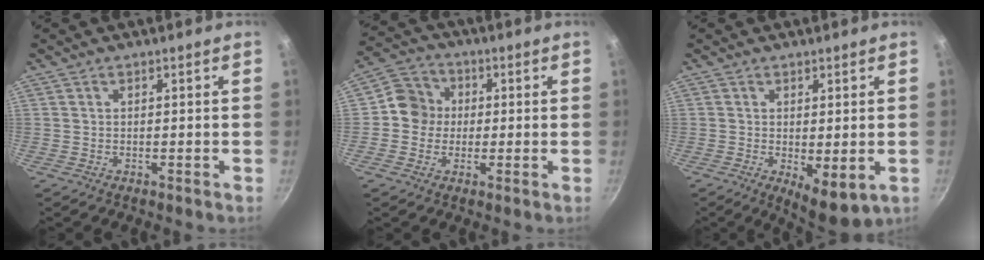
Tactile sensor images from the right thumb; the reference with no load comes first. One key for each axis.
{"total": 7.1, "fx": 0.0, "fy": 6.7, "fz": 2.4, "tx": -0.006, "ty": 0.016, "tz": -0.020}
{"total": 6.4, "fx": -0.8, "fy": 2.6, "fz": 5.8, "tx": -0.074, "ty": -0.015, "tz": -0.001}